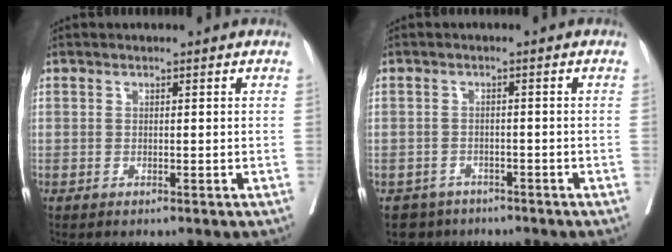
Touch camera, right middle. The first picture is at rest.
{"total": 3.6, "force": [-2.7, 2.4, -0.4], "torque": [0.010, 0.006, -0.043]}